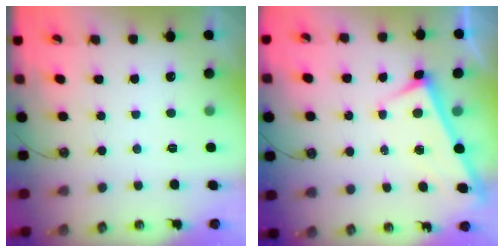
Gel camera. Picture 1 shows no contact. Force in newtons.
{"total": 3.0, "press": 3.0, "slide": 0.1}